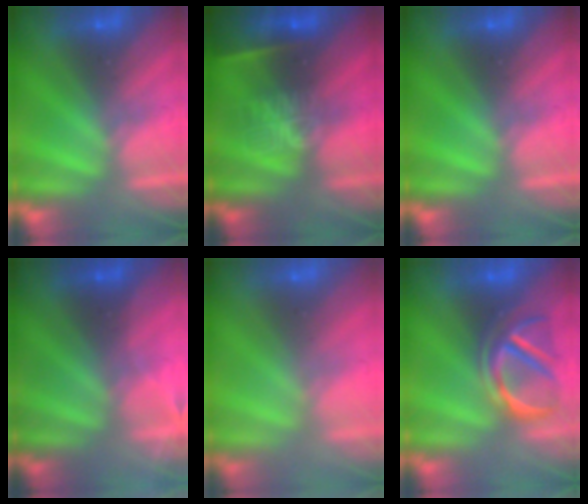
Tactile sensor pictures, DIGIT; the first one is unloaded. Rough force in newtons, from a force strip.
{"total": 9.0}
{"total": 0.0}
{"total": 2.9}
{"total": 2.4}
{"total": 3.8}